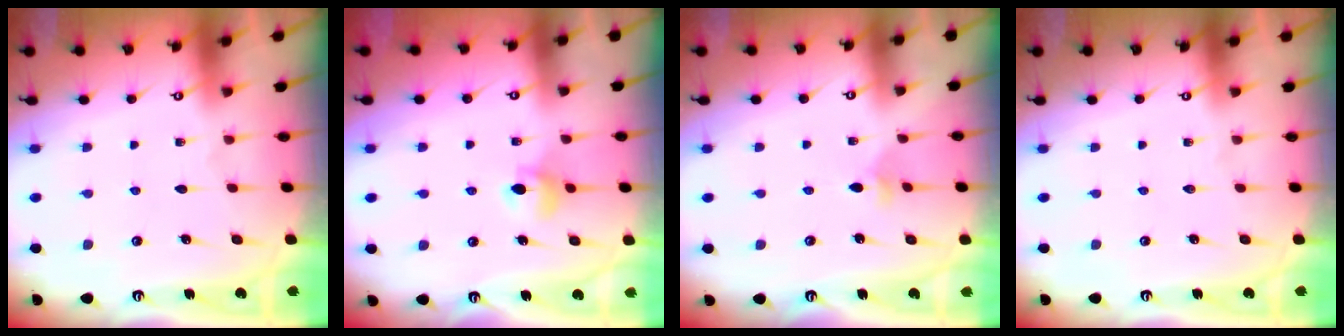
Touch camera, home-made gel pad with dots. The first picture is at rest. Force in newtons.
{"total": 5.4, "press": 5.4, "slide": 0.6}
{"total": 3.0, "press": 2.9, "slide": 0.7}
{"total": 0.0}